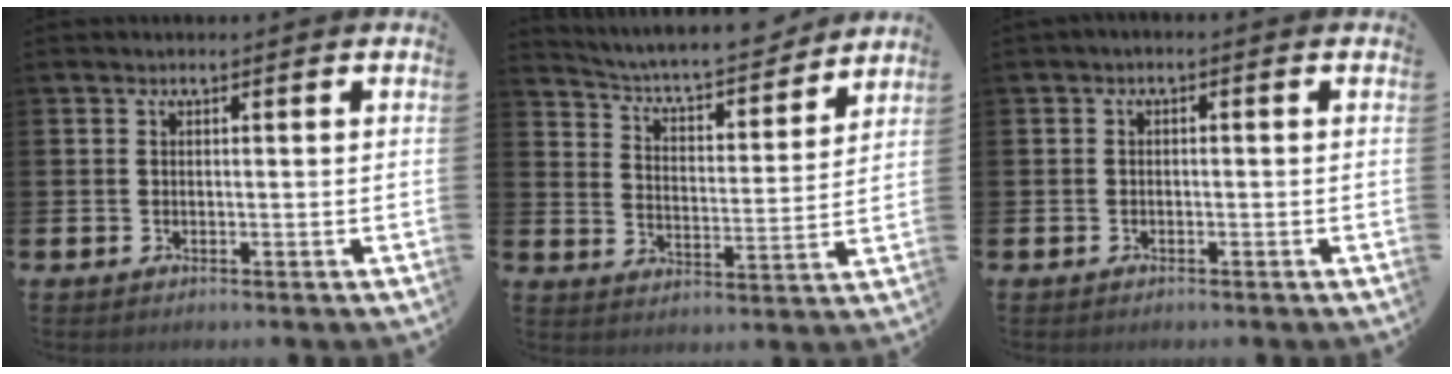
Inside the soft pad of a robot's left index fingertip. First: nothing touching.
{"total": 6.0, "force": [5.7, 1.0, 1.6], "torque": [-0.058, -0.047, 0.091]}
{"total": 0.8, "force": [-0.7, 0.2, 0.3], "torque": [-0.011, -0.002, -0.012]}